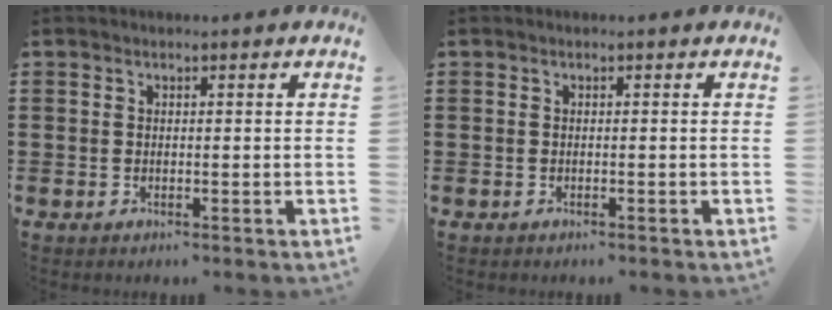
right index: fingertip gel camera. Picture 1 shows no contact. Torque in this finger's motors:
{"motor_torque": [-0.41, -0.46, -0.08, -0.01]}